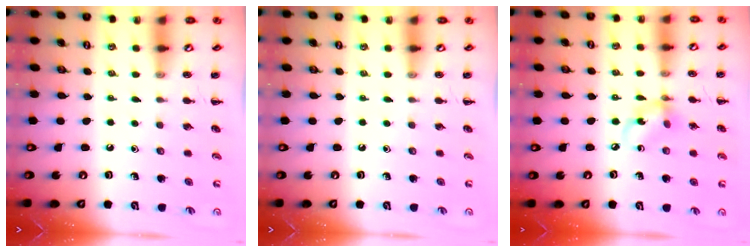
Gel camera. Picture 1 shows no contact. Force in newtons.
{"total": 0.0}
{"total": 8.1, "press": 8.0, "slide": 1.0}